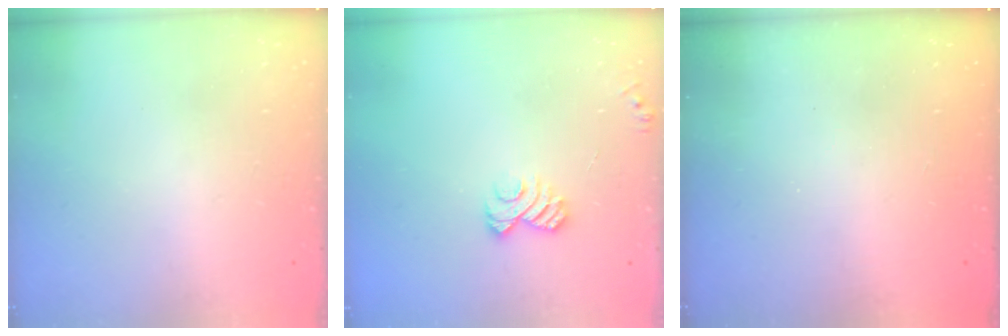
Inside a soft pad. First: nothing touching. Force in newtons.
{"total": 6.3, "press": 6.3, "slide": 0.6}
{"total": 1.9, "press": 1.9, "slide": 0.6}